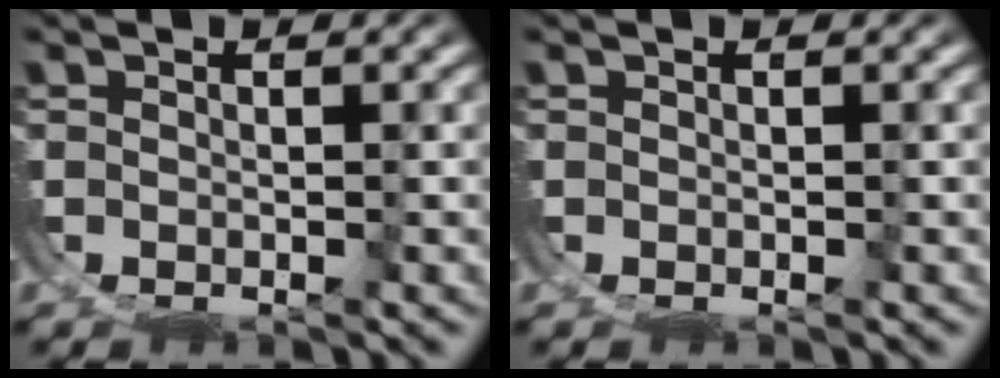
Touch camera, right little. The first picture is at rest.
{"total": 0.0}